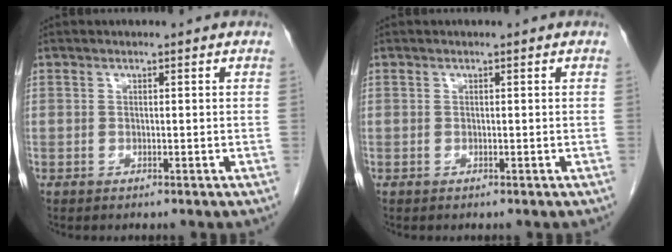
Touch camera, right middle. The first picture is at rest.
{"total": 0.0}